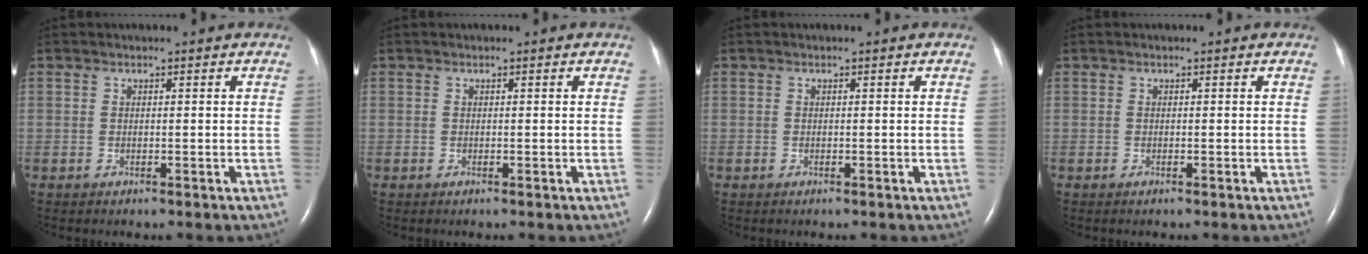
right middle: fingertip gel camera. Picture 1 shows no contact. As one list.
[{"total": 0.0}, {"total": 0.0}, {"total": 0.0}]